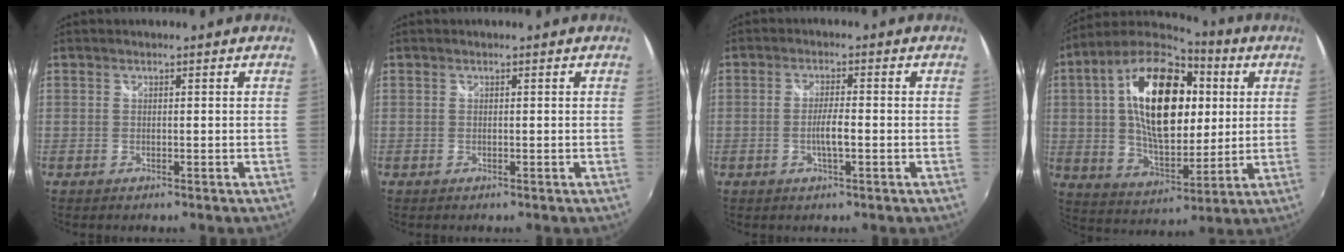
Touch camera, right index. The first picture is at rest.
{"total": 0.0}
{"total": 3.4, "force": [-1.1, 0.4, 3.2], "torque": [-0.061, -0.003, -0.019]}
{"total": 22.9, "force": [4.8, 12.3, 18.8], "torque": [-0.343, 0.038, 0.082]}